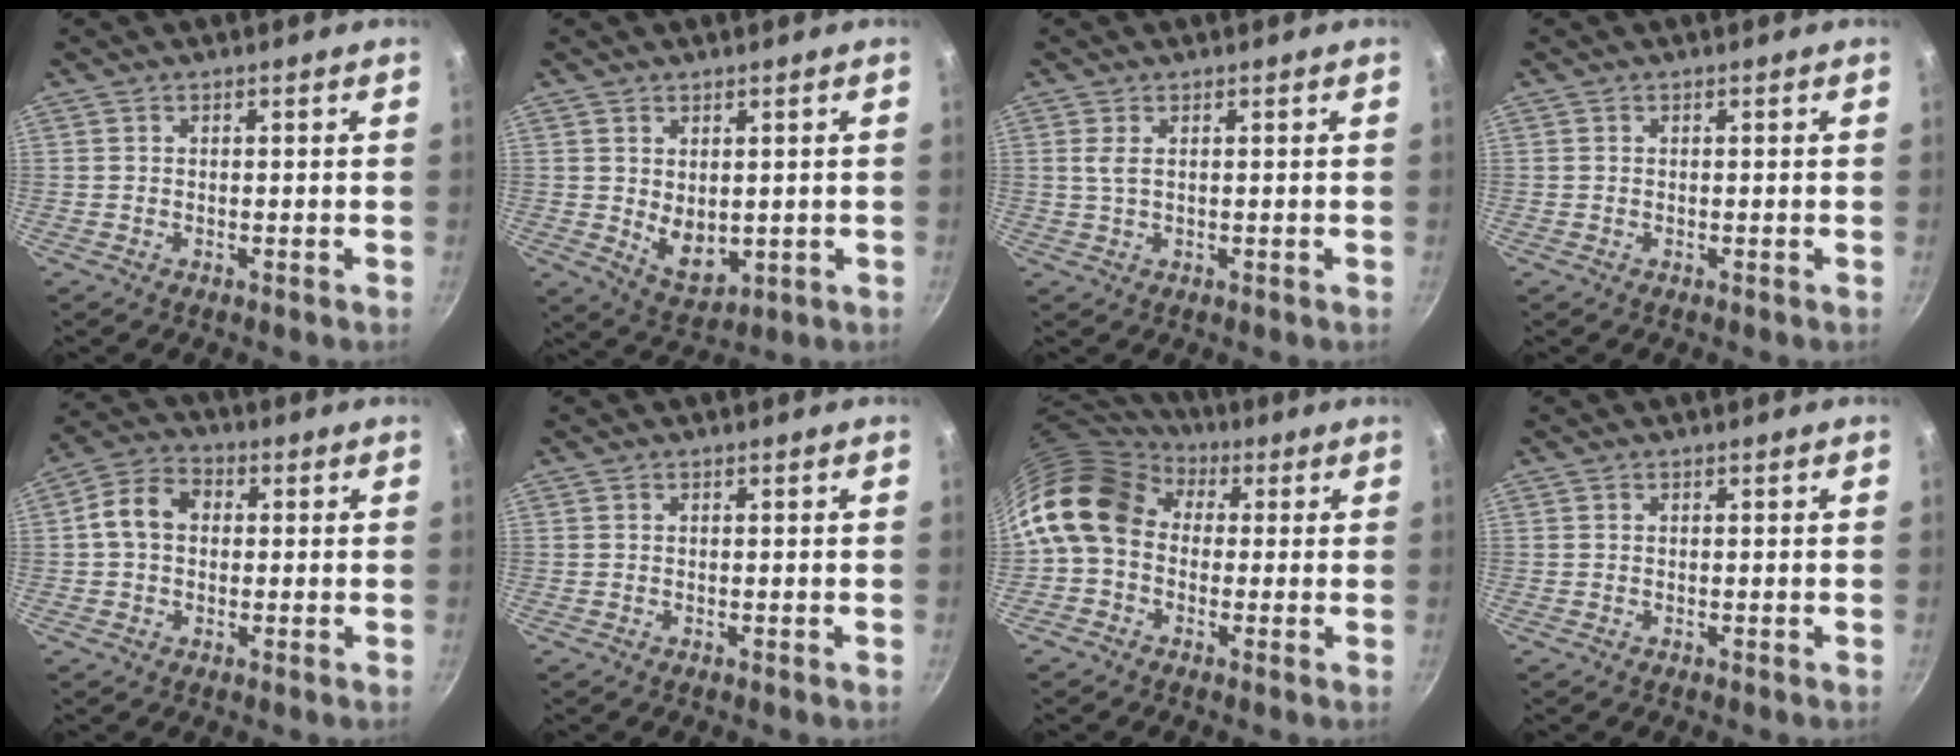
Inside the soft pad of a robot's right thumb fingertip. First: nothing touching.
{"total": 6.4, "force": [0.9, 4.2, 4.8], "torque": [-0.060, -0.022, 0.032]}
{"total": 1.9, "force": [0.6, 0.8, 1.7], "torque": [-0.035, -0.002, 0.014]}
{"total": 0.0}
{"total": 7.6, "force": [0.6, 5.9, 4.8], "torque": [-0.068, 0.019, -0.005]}
{"total": 0.0}
{"total": 13.6, "force": [1.8, 10.7, 8.2], "torque": [-0.134, 0.026, 0.010]}
{"total": 0.0}